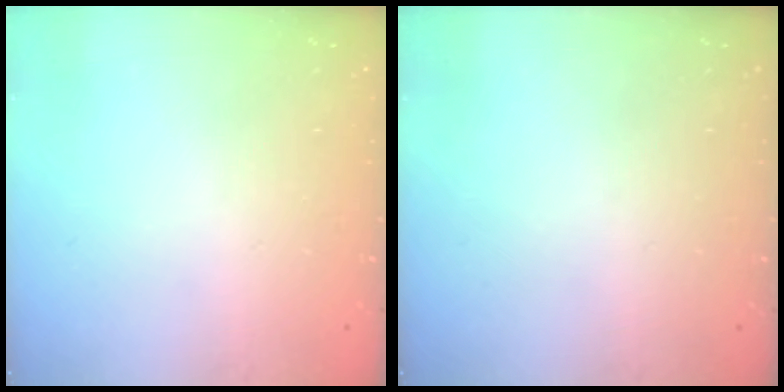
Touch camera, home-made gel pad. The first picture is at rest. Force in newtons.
{"total": 0.0}